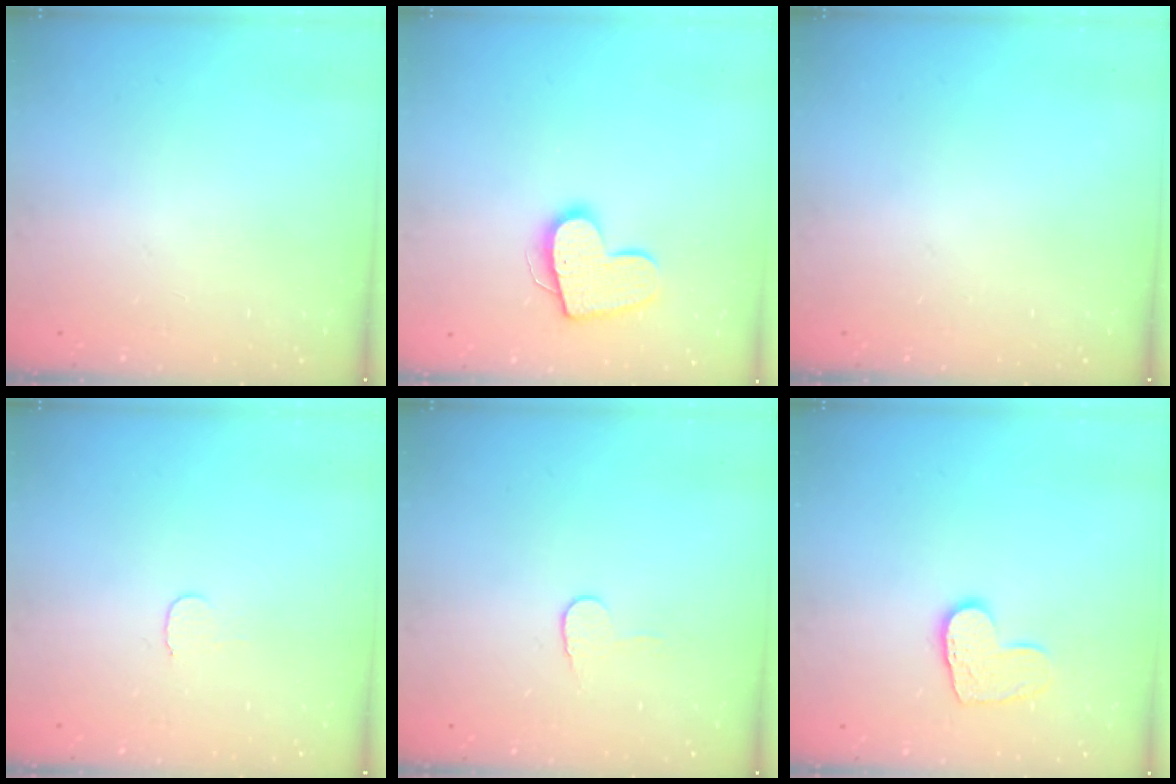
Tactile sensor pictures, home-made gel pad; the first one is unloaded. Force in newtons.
{"total": 13.5, "press": 13.5, "slide": 0.9}
{"total": 0.0}
{"total": 3.7, "press": 3.7, "slide": 0.3}
{"total": 5.3, "press": 5.3, "slide": 0.5}
{"total": 9.1, "press": 9.1, "slide": 0.2}